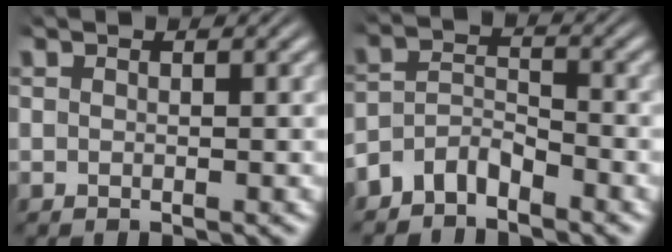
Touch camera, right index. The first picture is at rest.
{"total": 4.5, "force": [-3.2, 2.7, 1.6], "torque": [-0.031, -0.014, -0.055]}